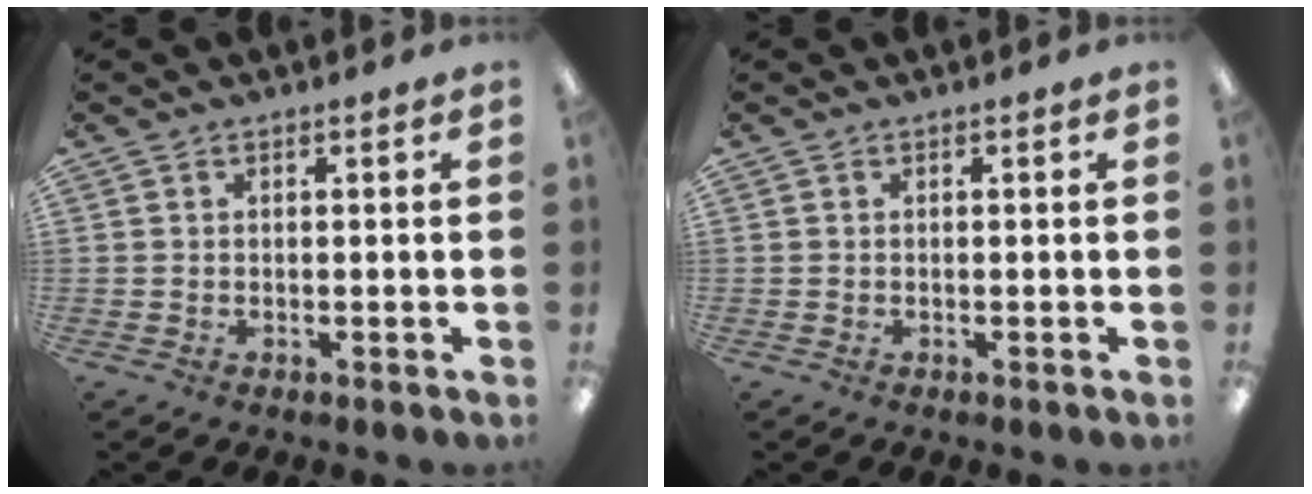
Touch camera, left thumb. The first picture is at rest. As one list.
[{"total": 0.0}]